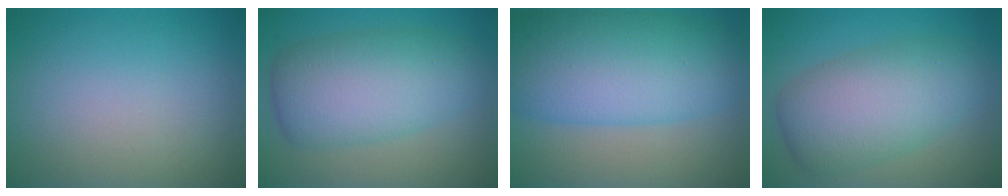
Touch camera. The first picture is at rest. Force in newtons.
{"total": 7.7, "press": 7.7, "slide": 0.1}
{"total": 11.1, "press": 11.0, "slide": 0.4}
{"total": 7.6, "press": 7.6, "slide": 0.2}